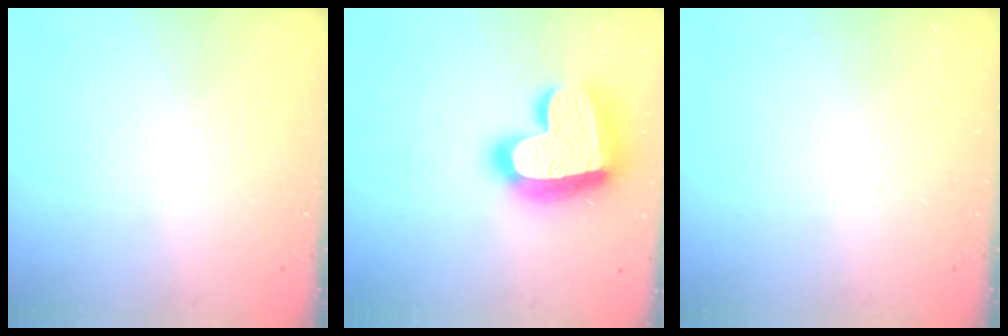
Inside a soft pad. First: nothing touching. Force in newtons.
{"total": 24.6, "press": 24.5, "slide": 1.9}
{"total": 0.0}